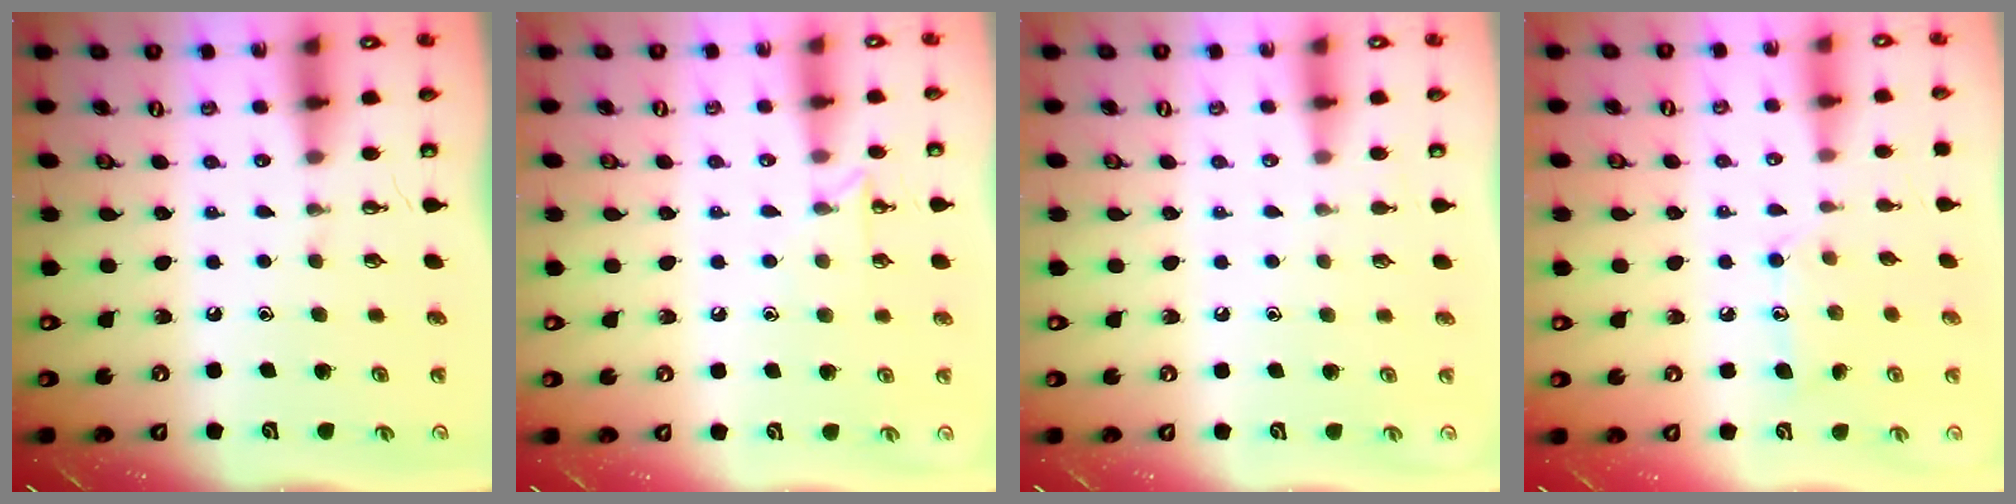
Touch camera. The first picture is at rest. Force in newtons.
{"total": 6.2, "press": 6.2, "slide": 0.6}
{"total": 2.8, "press": 2.8, "slide": 0.2}
{"total": 9.7, "press": 9.6, "slide": 0.7}